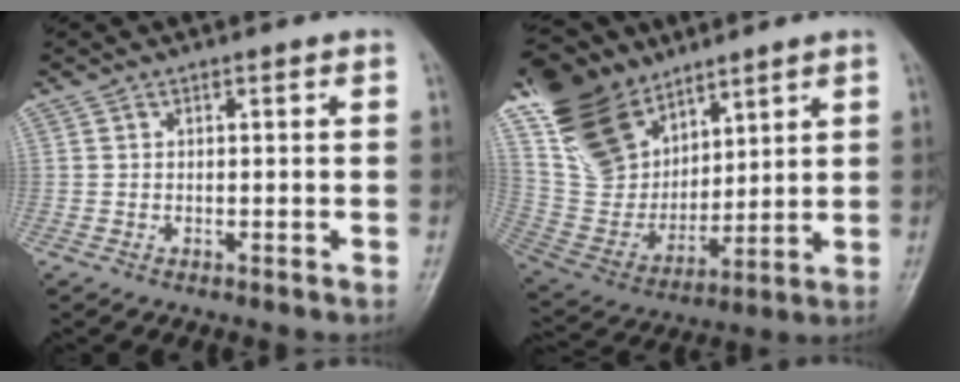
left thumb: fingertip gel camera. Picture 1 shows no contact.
{"total": 20.6, "force": [12.9, 12.6, 10.0], "torque": [-0.161, -0.045, 0.252]}